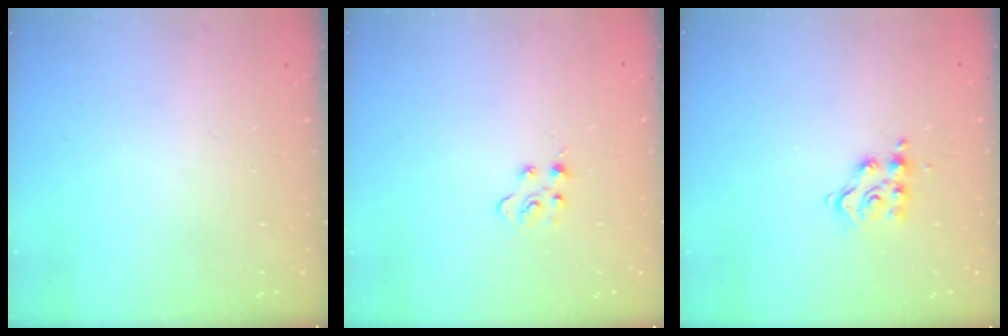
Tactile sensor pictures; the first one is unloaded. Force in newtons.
{"total": 2.9, "press": 2.8, "slide": 0.4}
{"total": 8.8, "press": 8.7, "slide": 0.7}